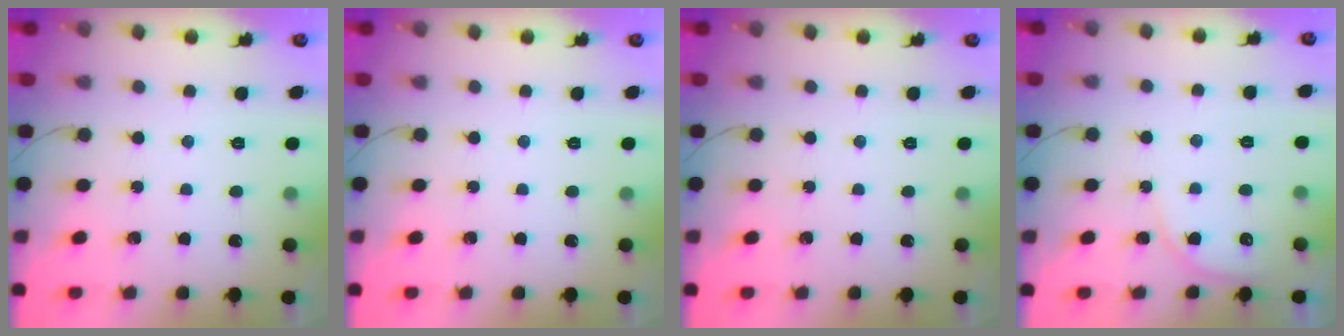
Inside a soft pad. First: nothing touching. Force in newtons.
{"total": 0.0}
{"total": 0.0}
{"total": 4.6, "press": 4.6, "slide": 0.3}